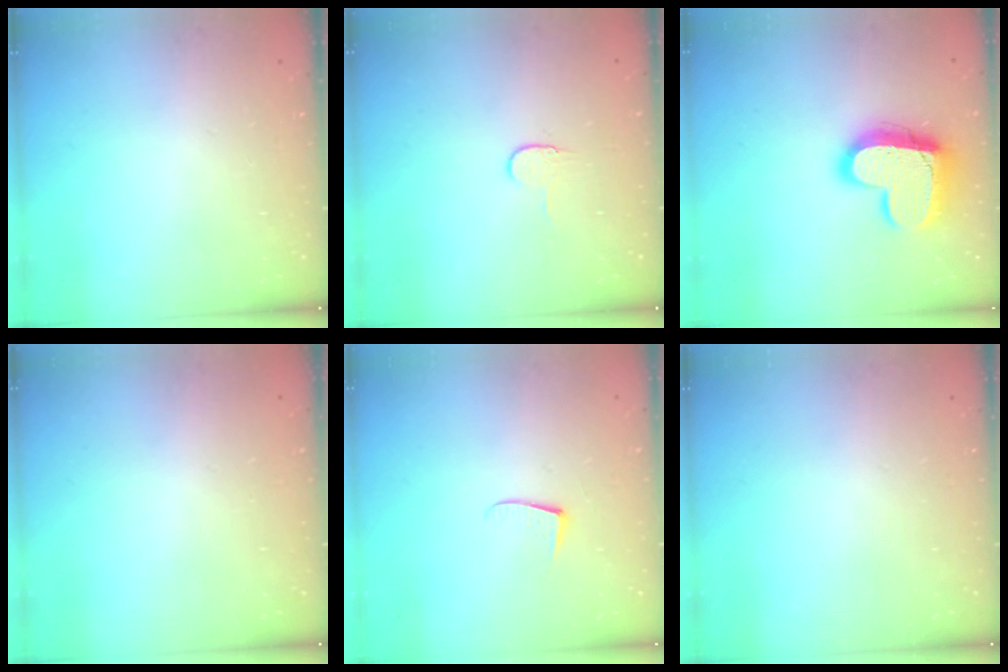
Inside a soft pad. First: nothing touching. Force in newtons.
{"total": 5.0, "press": 4.9, "slide": 0.4}
{"total": 18.2, "press": 18.2, "slide": 1.4}
{"total": 0.0}
{"total": 4.7, "press": 4.6, "slide": 0.5}
{"total": 0.0}